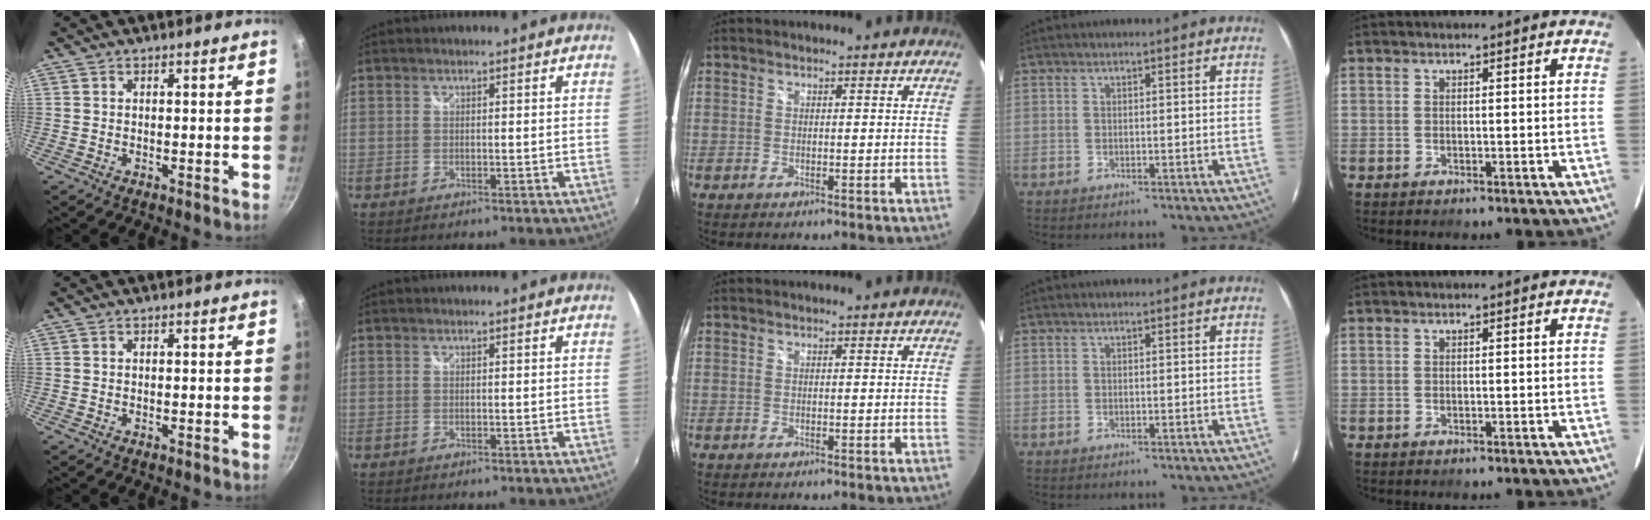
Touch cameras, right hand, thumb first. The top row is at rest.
{}